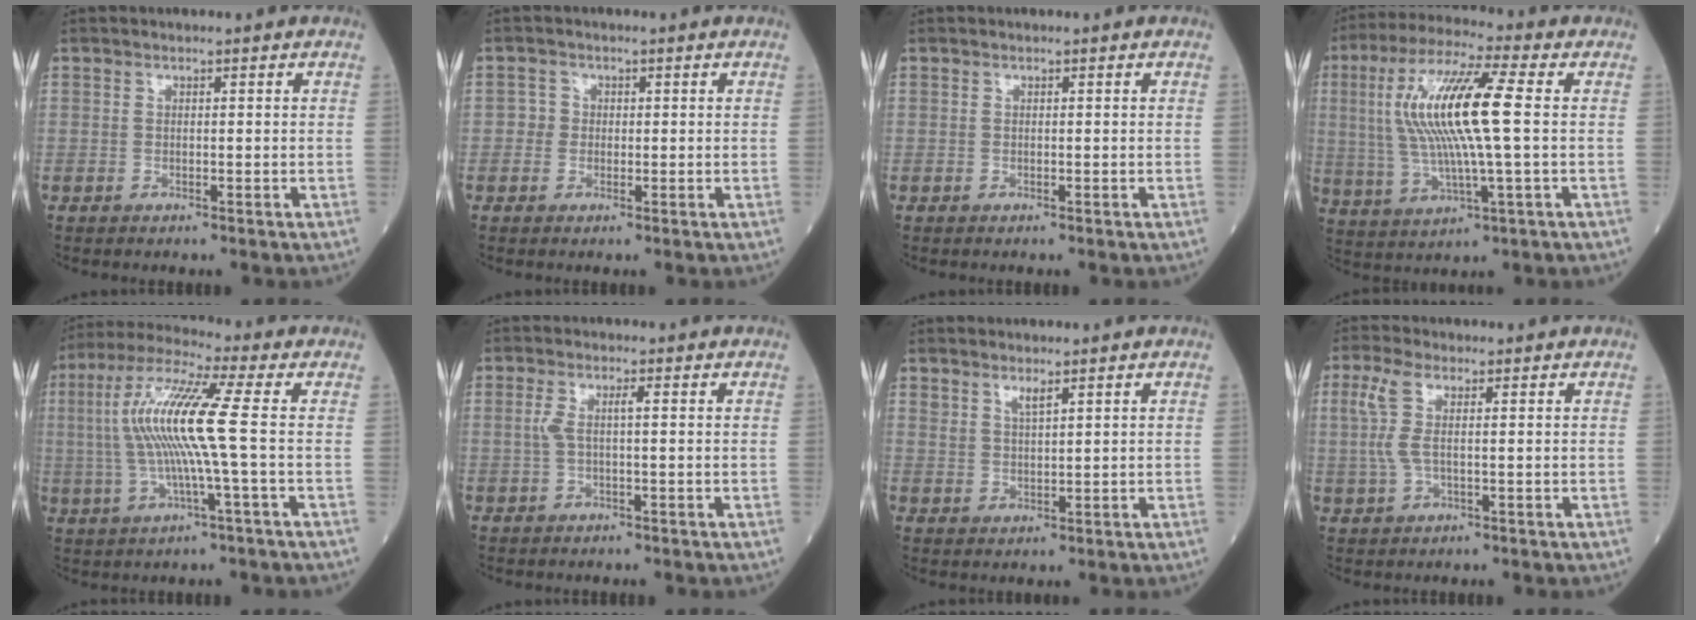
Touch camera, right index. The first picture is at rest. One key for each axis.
{"total": 1.7, "fx": -0.2, "fy": 1.7, "fz": 0.3, "tx": 0.005, "ty": 0.006, "tz": -0.008}
{"total": 0.0}
{"total": 15.0, "fx": 1.8, "fy": 1.4, "fz": 14.9, "tx": -0.307, "ty": 0.014, "tz": 0.030}
{"total": 12.7, "fx": 0.4, "fy": -0.3, "fz": 12.7, "tx": -0.266, "ty": 0.013, "tz": 0.001}
{"total": 2.5, "fx": 0.2, "fy": 0.2, "fz": 2.5, "tx": -0.057, "ty": 0.009, "tz": 0.006}
{"total": 2.1, "fx": 1.6, "fy": 0.3, "fz": 1.3, "tx": -0.029, "ty": -0.005, "tz": 0.035}
{"total": 4.6, "fx": 1.0, "fy": 1.3, "fz": 4.3, "tx": -0.116, "ty": 0.013, "tz": 0.020}